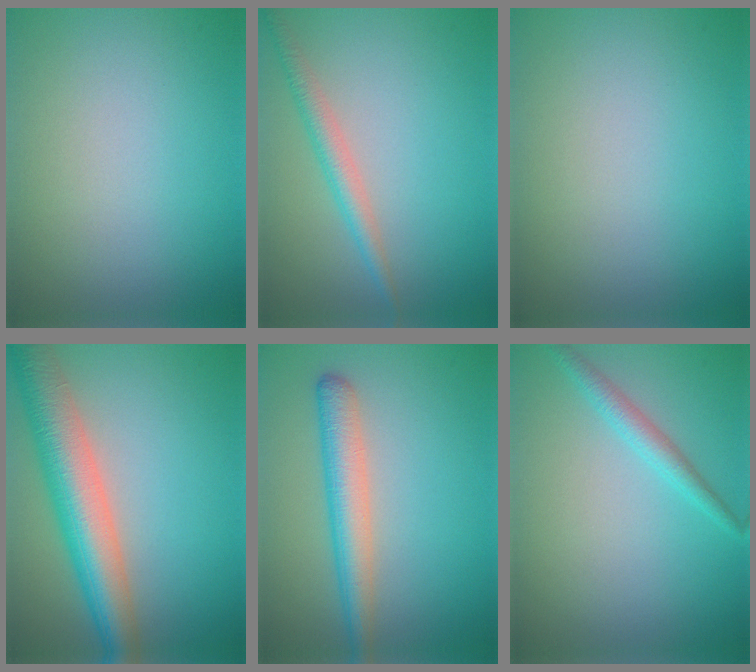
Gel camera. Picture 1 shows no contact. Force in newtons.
{"total": 2.5, "press": 2.5, "slide": 0.0}
{"total": 0.0}
{"total": 8.2, "press": 8.2, "slide": 0.3}
{"total": 4.1, "press": 4.1, "slide": 0.1}
{"total": 1.9, "press": 1.9, "slide": 0.0}